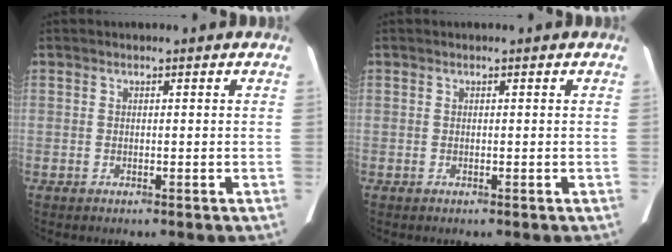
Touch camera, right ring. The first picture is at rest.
{"total": 0.0}